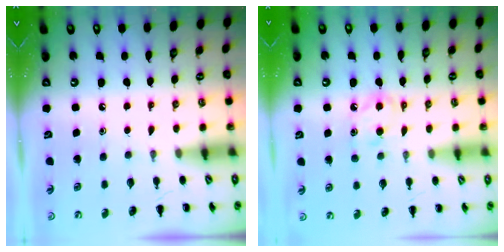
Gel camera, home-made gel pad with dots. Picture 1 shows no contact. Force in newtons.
{"total": 5.1, "press": 4.8, "slide": 1.6}